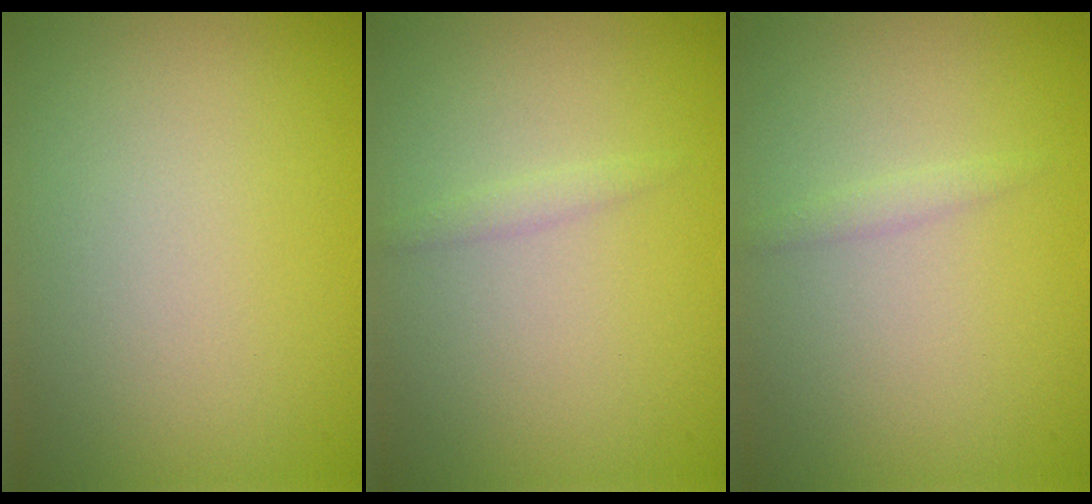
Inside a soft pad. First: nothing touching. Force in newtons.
{"total": 0.7, "press": 0.7, "slide": 0.1}
{"total": 0.7, "press": 0.7, "slide": 0.1}